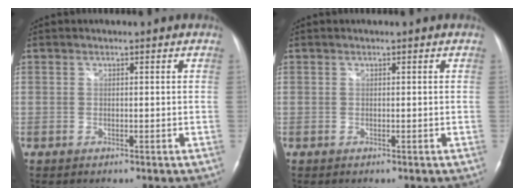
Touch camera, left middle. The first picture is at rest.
{"total": 0.0}